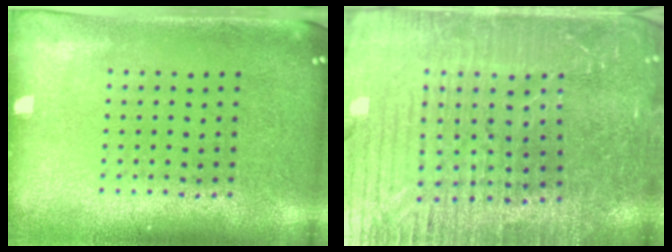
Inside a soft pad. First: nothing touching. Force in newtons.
{"total": 4.8, "press": 4.5, "slide": 1.6}